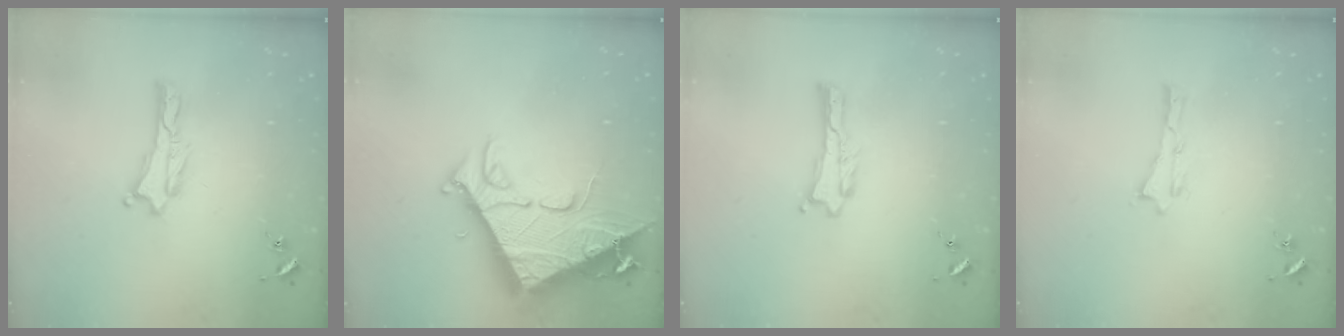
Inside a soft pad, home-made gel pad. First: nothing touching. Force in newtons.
{"total": 10.1, "press": 10.1, "slide": 0.9}
{"total": 0.0}
{"total": 0.0}